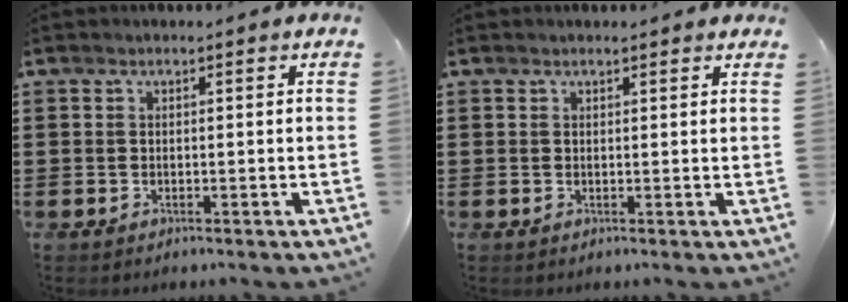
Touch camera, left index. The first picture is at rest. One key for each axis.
{"total": 0.7, "fx": 0.7, "fy": 0.2, "fz": 0.2, "tx": -0.006, "ty": 0.001, "tz": 0.013}